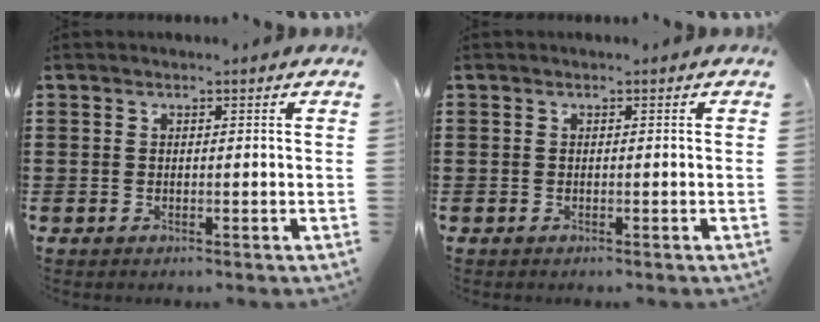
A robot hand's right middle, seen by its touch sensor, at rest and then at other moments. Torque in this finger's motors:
{"motor_torque": [0.41, -0.17, 0.18, 0.04]}